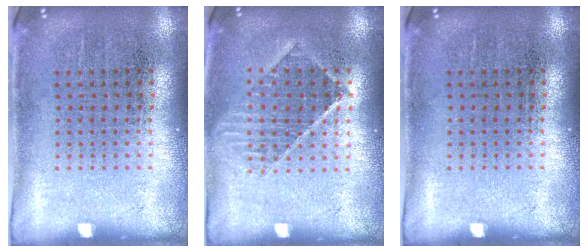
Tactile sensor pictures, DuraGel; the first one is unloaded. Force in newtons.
{"total": 1.2, "press": 1.1, "slide": 0.4}
{"total": 0.0}